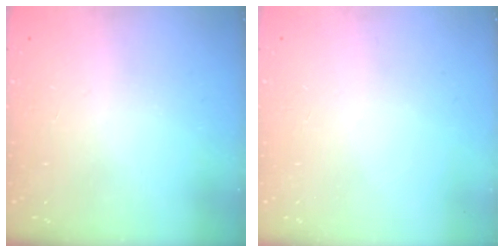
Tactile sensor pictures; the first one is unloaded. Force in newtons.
{"total": 0.0}